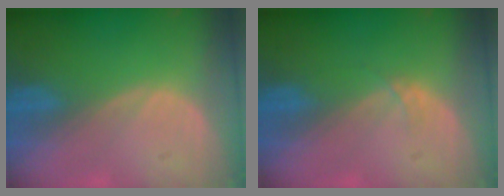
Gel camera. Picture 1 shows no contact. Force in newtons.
{"total": 0.9, "press": 0.9, "slide": 0.1}